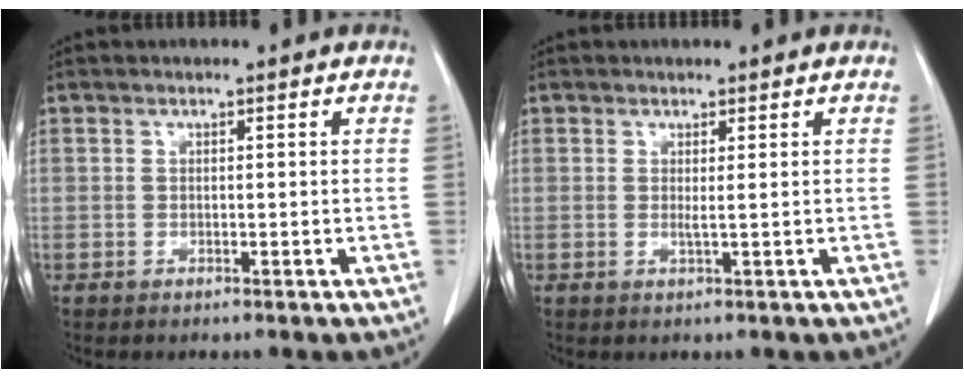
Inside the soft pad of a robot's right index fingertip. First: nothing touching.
{"total": 0.8, "force": [0.2, -0.2, 0.8], "torque": [-0.019, -0.002, 0.005]}